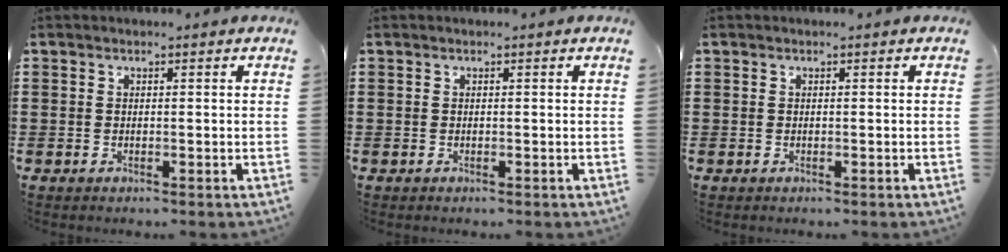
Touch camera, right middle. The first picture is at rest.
{"total": 0.0}
{"total": 0.0}